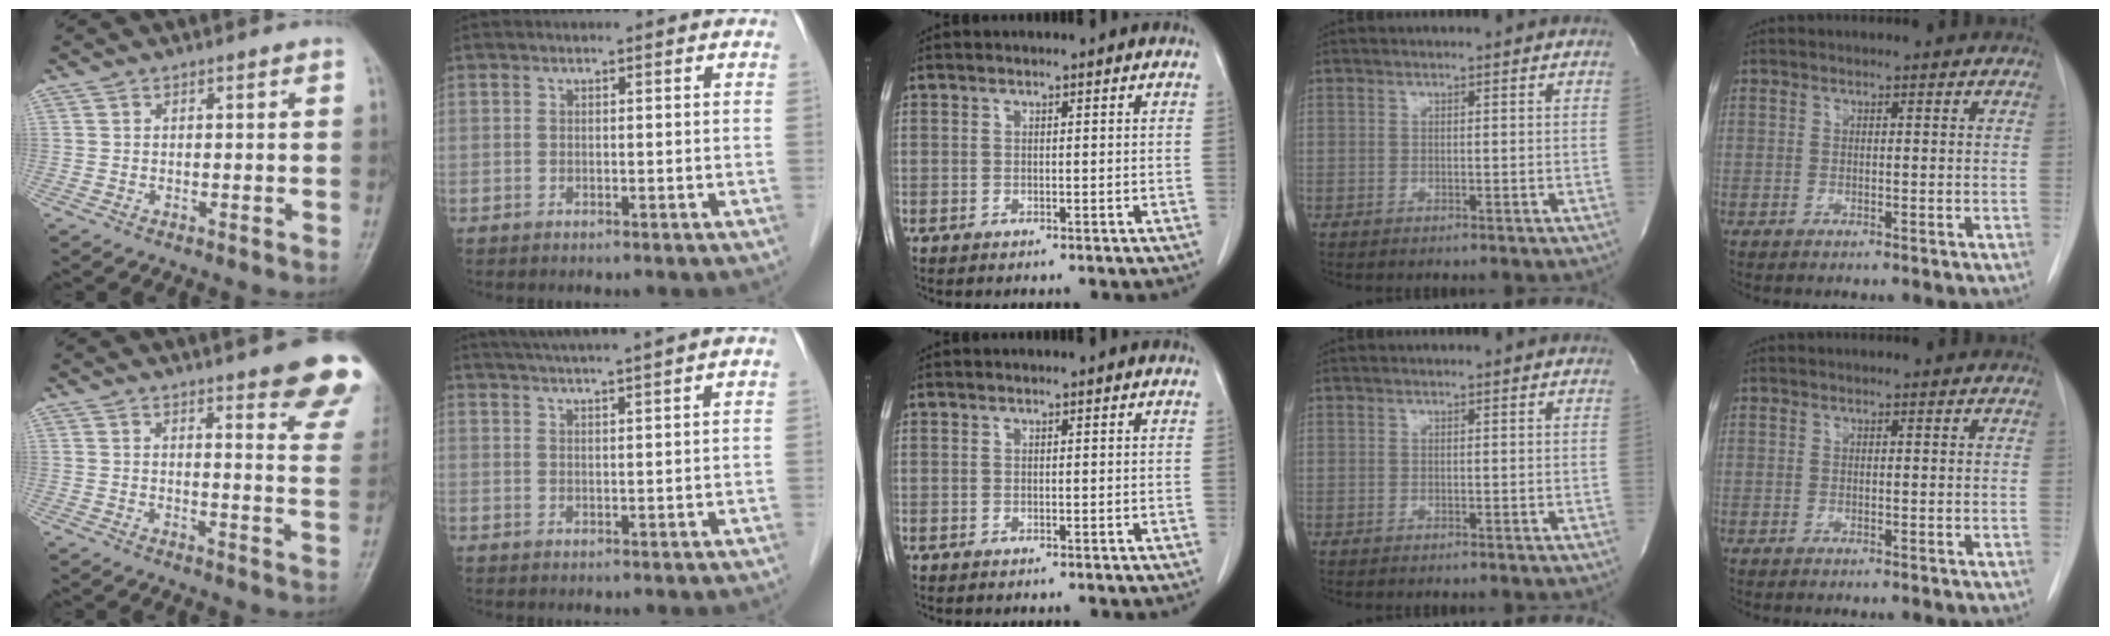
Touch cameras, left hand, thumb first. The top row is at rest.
{"thumb": {"total": 14.9, "force": [10.2, 2.9, 10.4], "torque": [-0.099, -0.052, 0.108]}, "index": {"total": 9.3, "force": [8.0, -1.5, 4.6], "torque": [-0.073, 0.020, 0.112]}}